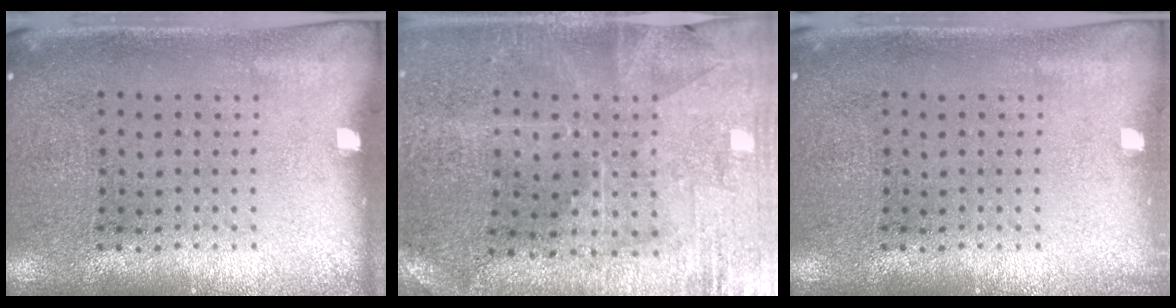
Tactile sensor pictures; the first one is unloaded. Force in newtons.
{"total": 0.7, "press": 0.6, "slide": 0.3}
{"total": 0.5, "press": 0.5, "slide": 0.1}